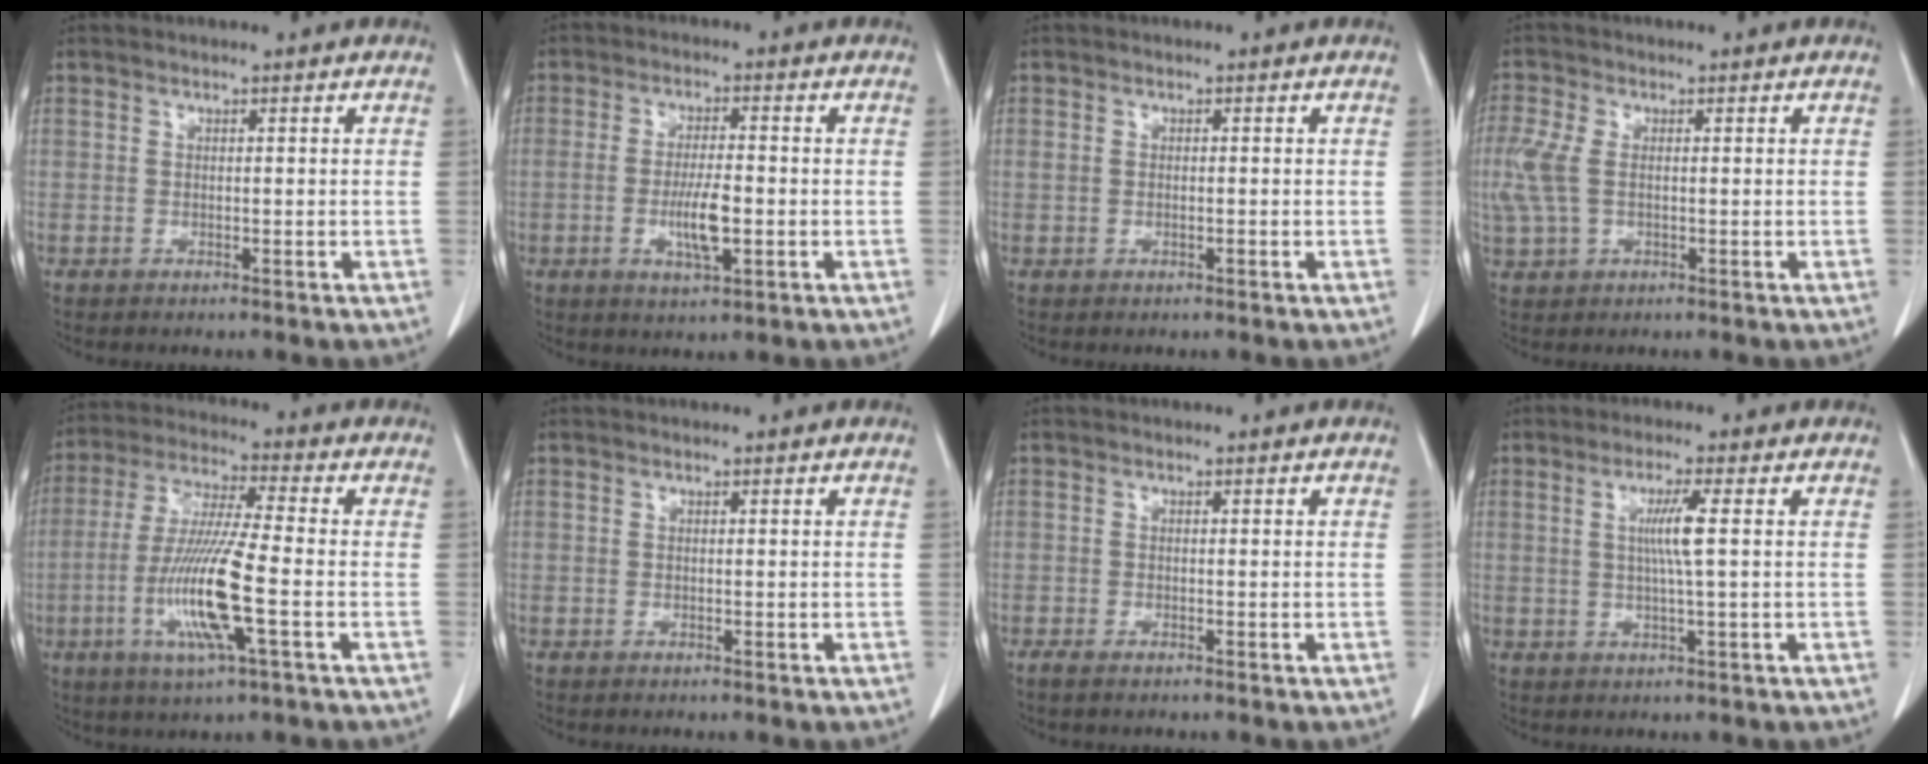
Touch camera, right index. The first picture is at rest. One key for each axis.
{"total": 5.9, "fx": -1.4, "fy": 1.1, "fz": 5.6, "tx": -0.108, "ty": -0.007, "tz": -0.021}
{"total": 0.8, "fx": 0.0, "fy": 0.5, "fz": 0.6, "tx": -0.018, "ty": 0.004, "tz": 0.002}
{"total": 5.2, "fx": 0.1, "fy": 3.0, "fz": 4.2, "tx": -0.134, "ty": 0.011, "tz": 0.006}
{"total": 12.9, "fx": -3.5, "fy": 0.3, "fz": 12.5, "tx": -0.256, "ty": -0.016, "tz": -0.071}
{"total": 0.0}
{"total": 1.5, "fx": -1.1, "fy": 0.3, "fz": 0.9, "tx": -0.018, "ty": -0.003, "tz": -0.016}
{"total": 4.2, "fx": 0.6, "fy": -0.7, "fz": 4.1, "tx": -0.079, "ty": -0.004, "tz": 0.011}